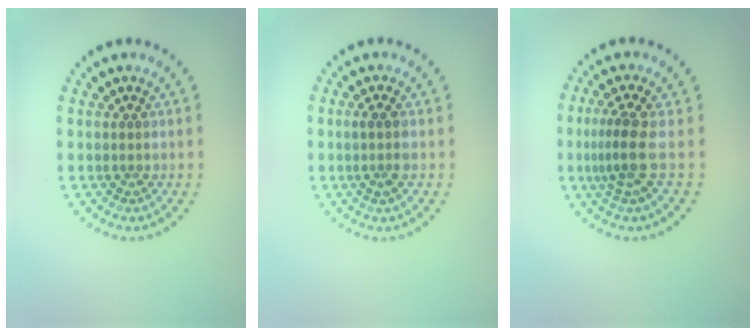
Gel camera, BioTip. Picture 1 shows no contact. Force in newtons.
{"total": 1.4, "press": 1.3, "slide": 0.7}
{"total": 2.8, "press": 2.0, "slide": 1.9}